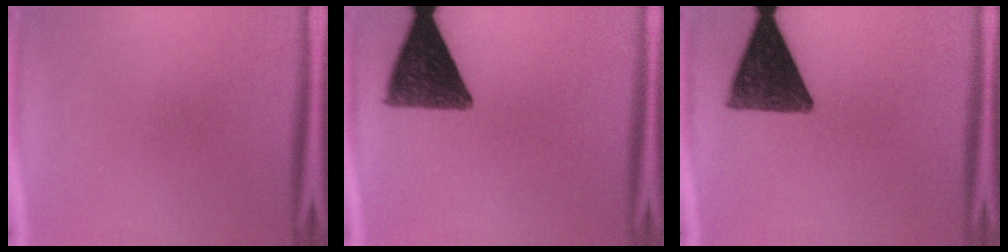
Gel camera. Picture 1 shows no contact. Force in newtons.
{"total": 12.0}
{"total": 12.4}